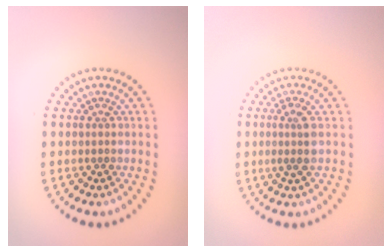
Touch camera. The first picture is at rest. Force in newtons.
{"total": 2.0, "press": 1.7, "slide": 1.1}